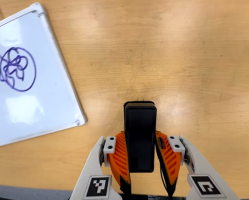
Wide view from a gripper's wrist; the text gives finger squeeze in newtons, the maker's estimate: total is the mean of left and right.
{"total": 4.6, "left": 3.1, "right": 6.1}